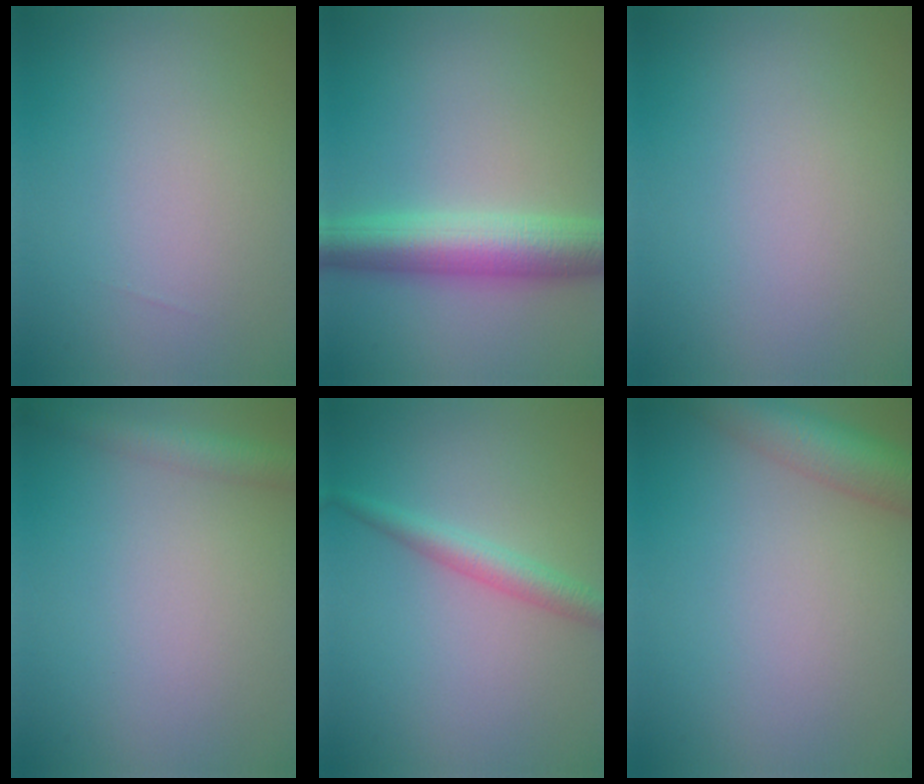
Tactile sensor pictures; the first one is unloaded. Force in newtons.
{"total": 6.6, "press": 6.6, "slide": 0.0}
{"total": 0.0}
{"total": 2.8, "press": 2.8, "slide": 0.2}
{"total": 2.5, "press": 2.5, "slide": 0.1}
{"total": 6.0, "press": 6.0, "slide": 0.3}